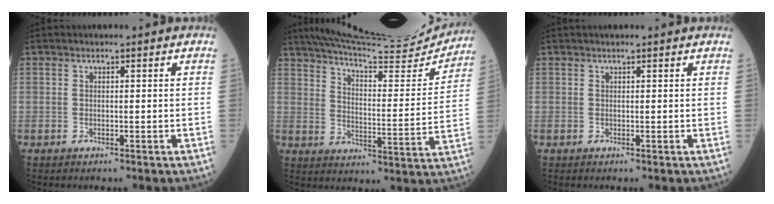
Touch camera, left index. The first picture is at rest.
{"total": 21.8, "force": [20.6, 1.3, 7.2], "torque": [-0.119, -0.045, 0.281]}
{"total": 1.7, "force": [1.6, -0.2, 0.5], "torque": [-0.007, 0.008, 0.021]}